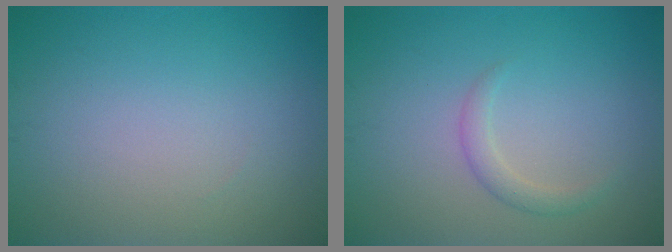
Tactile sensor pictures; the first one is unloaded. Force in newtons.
{"total": 1.5, "press": 1.5, "slide": 0.1}